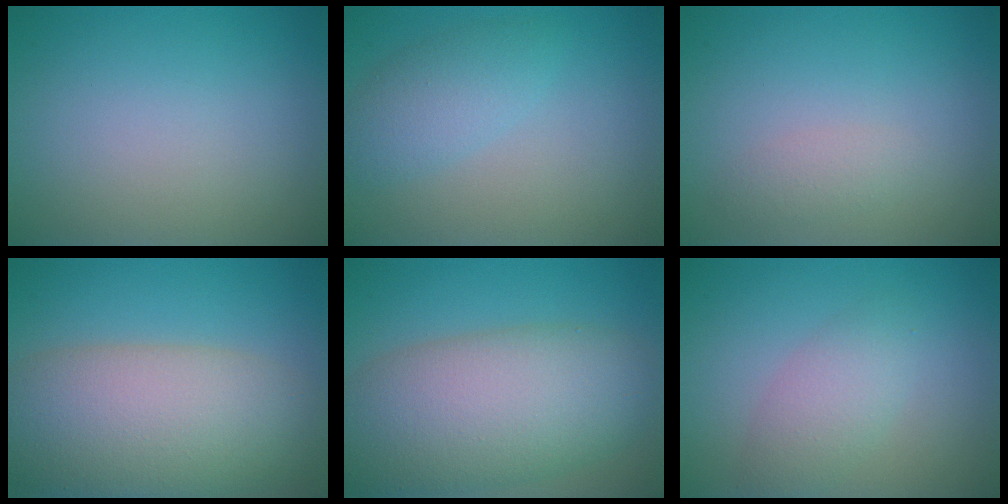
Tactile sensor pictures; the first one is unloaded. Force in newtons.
{"total": 3.0, "press": 3.0, "slide": 0.2}
{"total": 1.2, "press": 1.2, "slide": 0.0}
{"total": 10.6, "press": 10.5, "slide": 0.9}
{"total": 10.4, "press": 10.4, "slide": 0.7}
{"total": 2.7, "press": 2.7, "slide": 0.1}